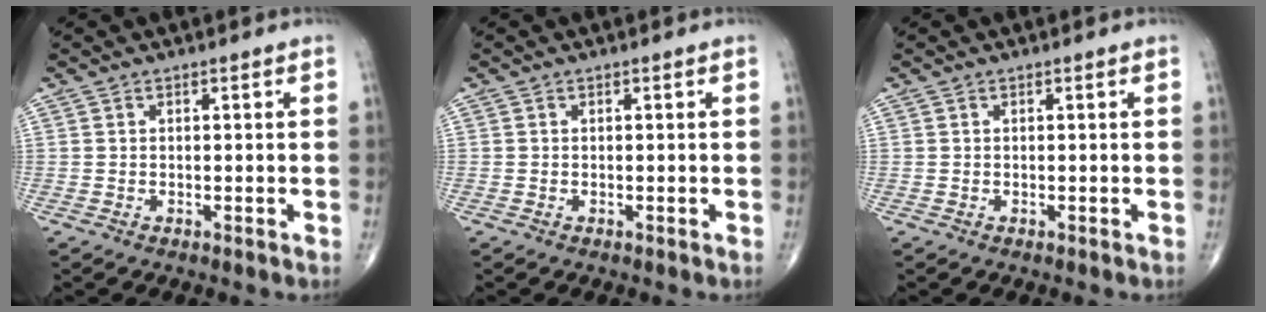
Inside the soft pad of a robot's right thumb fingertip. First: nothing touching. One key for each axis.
{"total": 0.0}
{"total": 0.0}